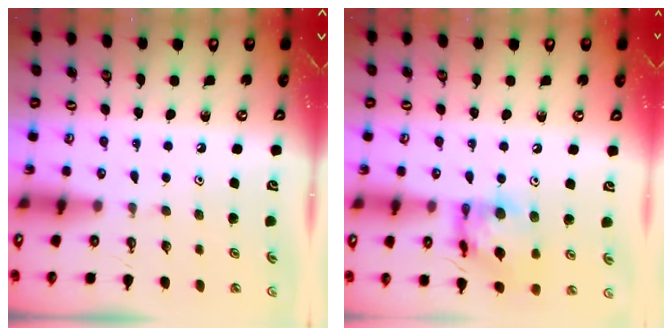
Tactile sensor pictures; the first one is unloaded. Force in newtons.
{"total": 14.1, "press": 14.0, "slide": 1.2}